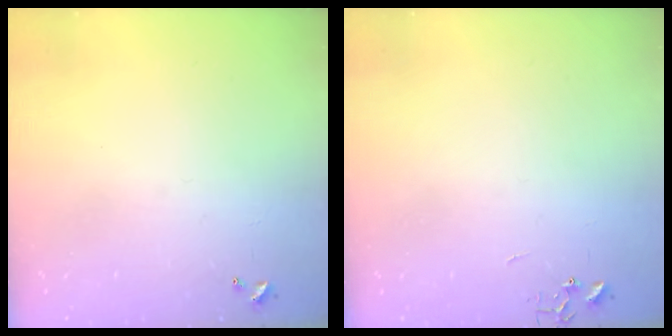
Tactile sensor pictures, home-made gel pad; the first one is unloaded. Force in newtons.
{"total": 0.0}